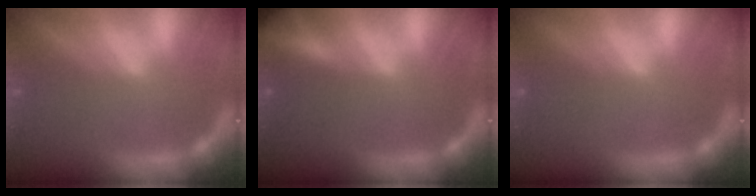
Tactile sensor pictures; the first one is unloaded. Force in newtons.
{"total": 4.9}
{"total": 0.0}